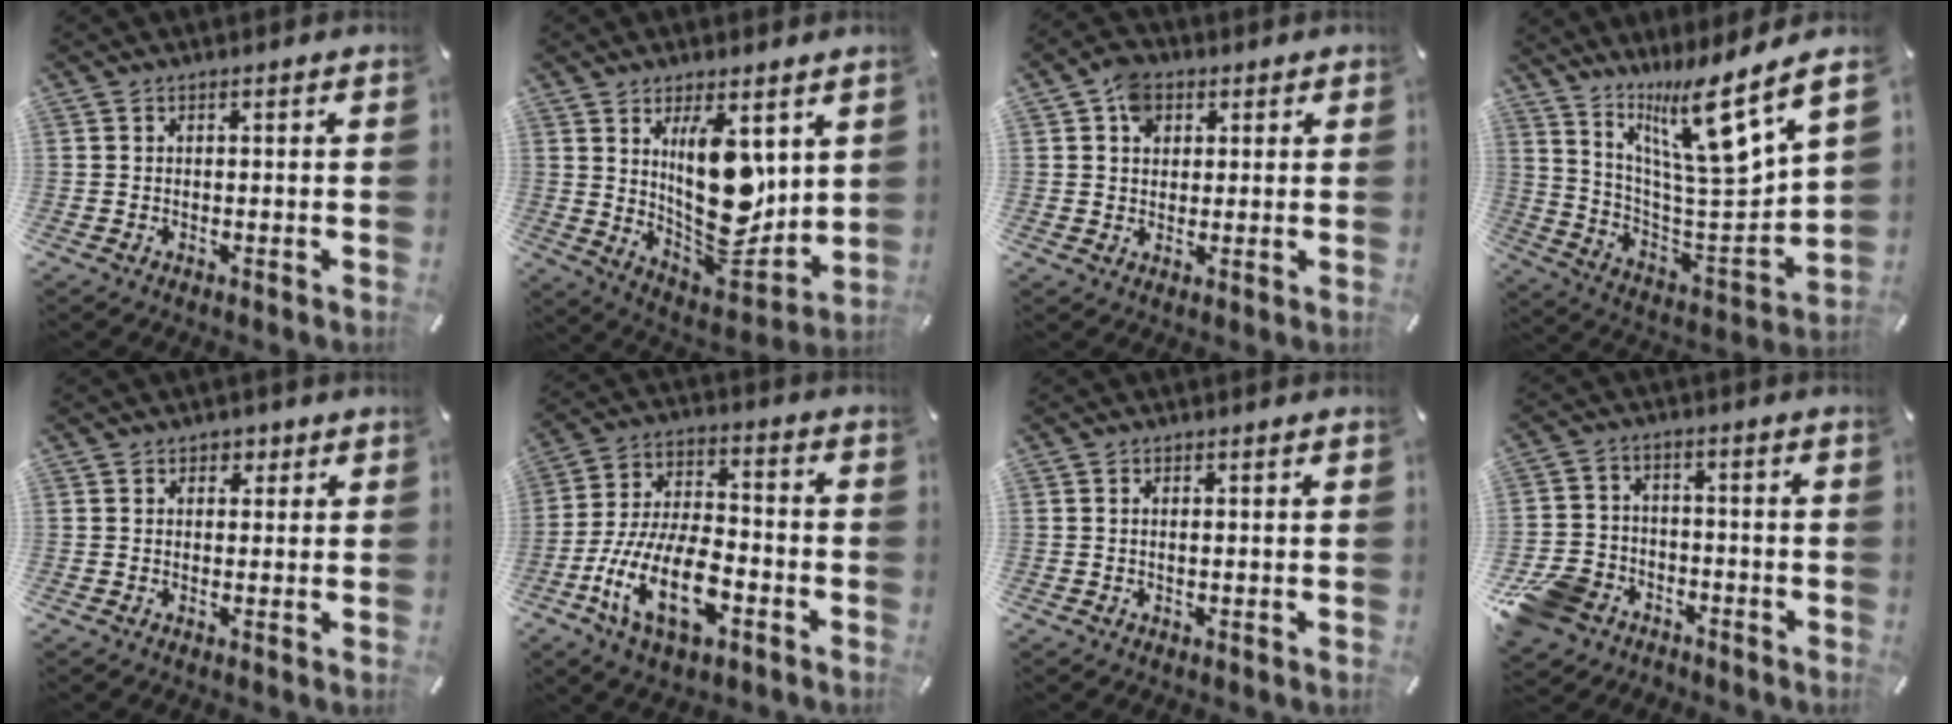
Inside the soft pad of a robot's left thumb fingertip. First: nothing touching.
{"total": 17.4, "force": [5.2, 8.7, 14.1], "torque": [-0.237, -0.056, 0.090]}
{"total": 6.2, "force": [2.2, 5.0, 2.8], "torque": [-0.040, 0.004, 0.040]}
{"total": 15.2, "force": [11.8, 1.2, 9.5], "torque": [-0.164, -0.112, 0.187]}
{"total": 2.0, "force": [0.9, 1.8, 0.3], "torque": [0.015, -0.002, 0.008]}
{"total": 17.5, "force": [-7.7, 9.0, 12.9], "torque": [-0.264, 0.031, -0.130]}
{"total": 1.0, "force": [0.1, 0.1, 1.0], "torque": [-0.019, -0.003, 0.001]}
{"total": 10.0, "force": [-6.2, 7.3, 2.9], "torque": [-0.067, 0.050, -0.115]}